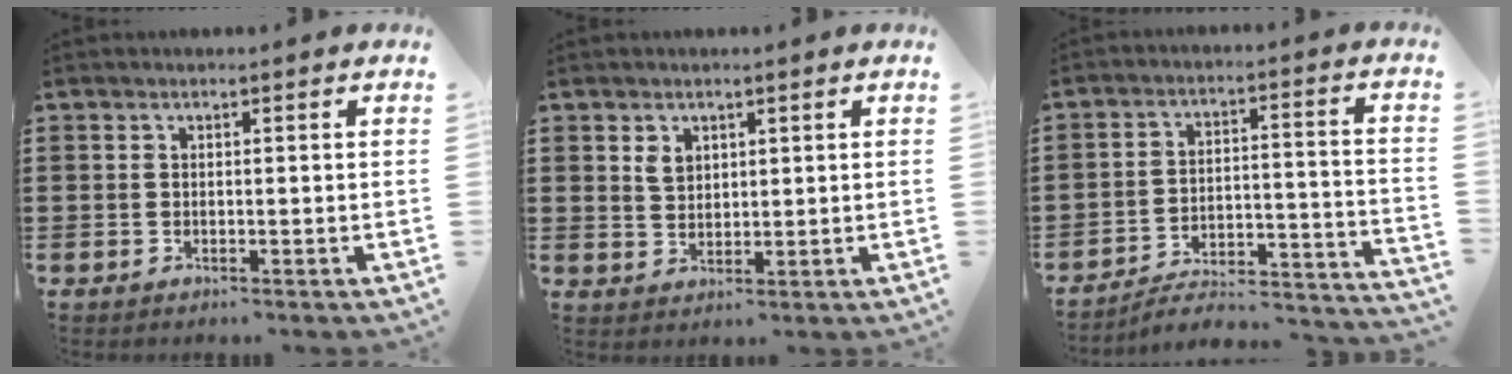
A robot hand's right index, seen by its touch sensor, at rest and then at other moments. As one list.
[{"total": 2.4, "force": [1.3, 1.6, 1.2], "torque": [-0.028, 0.005, 0.024]}, {"total": 3.4, "force": [-3.0, 0.8, 1.5], "torque": [-0.036, -0.013, -0.068]}]